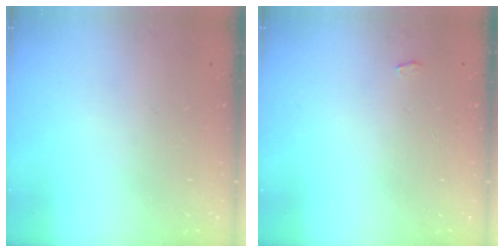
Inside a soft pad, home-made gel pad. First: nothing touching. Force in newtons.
{"total": 3.1, "press": 3.1, "slide": 0.3}